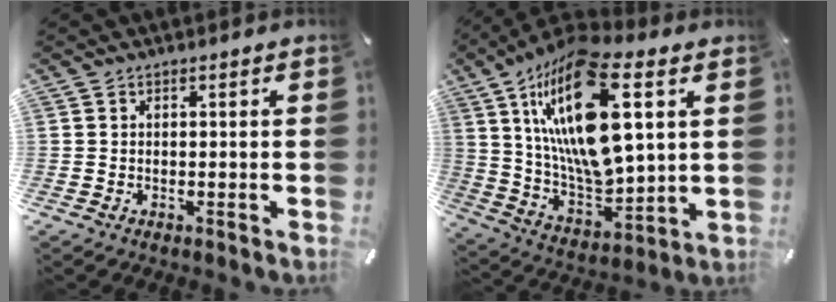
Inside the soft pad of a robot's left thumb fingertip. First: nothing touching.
{"total": 25.0, "force": [9.9, 10.9, 20.1], "torque": [-0.411, -0.049, 0.165]}